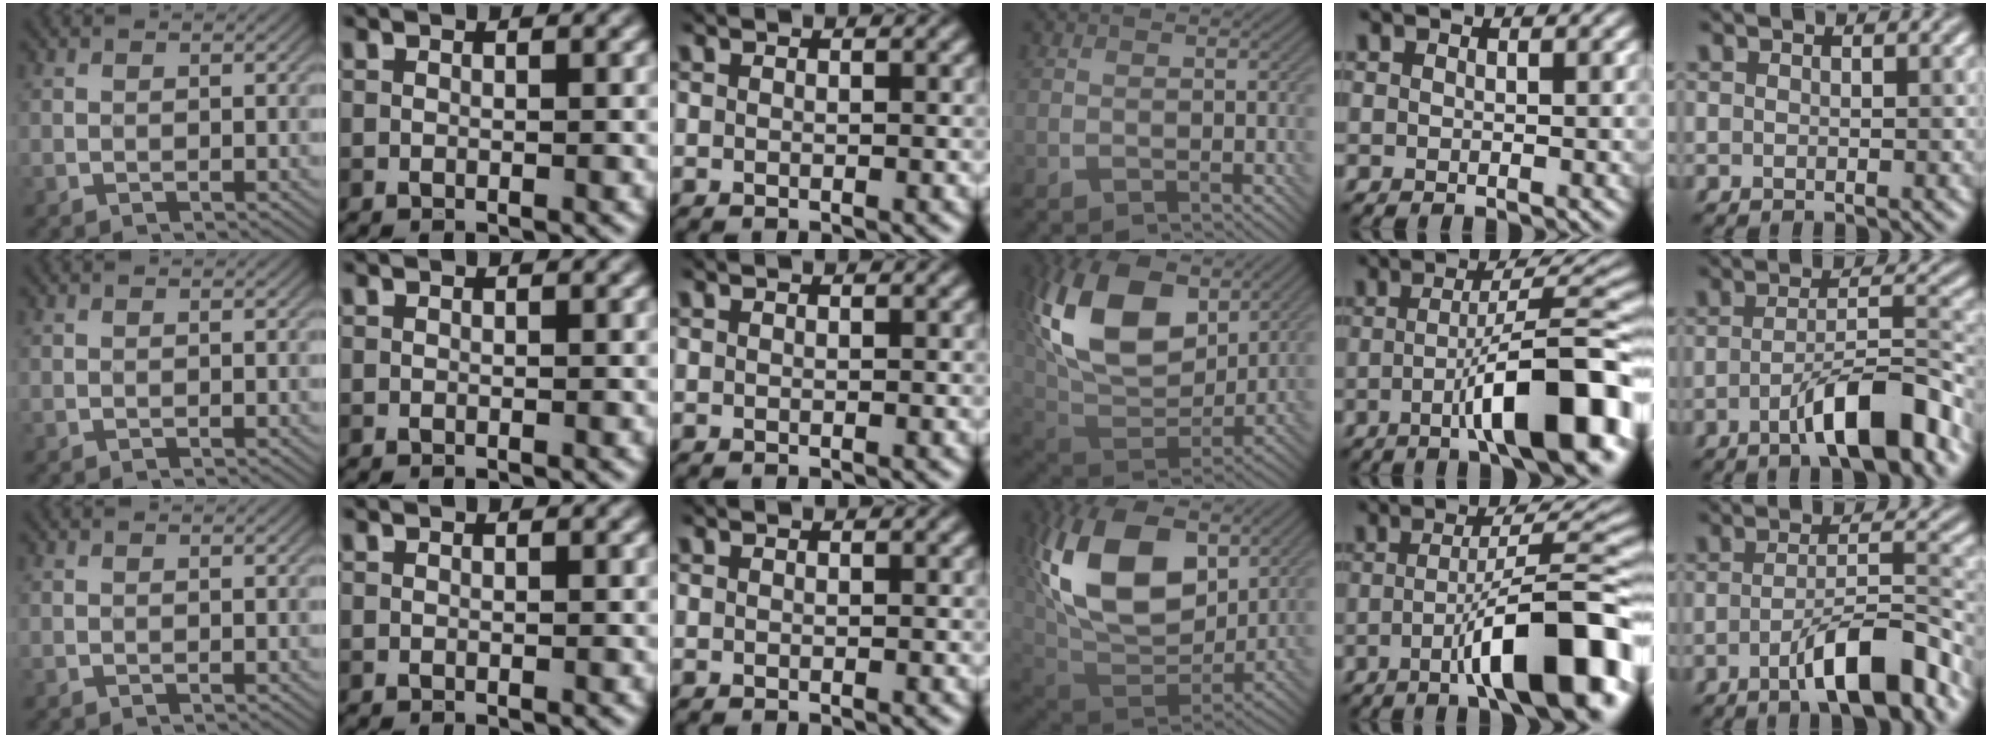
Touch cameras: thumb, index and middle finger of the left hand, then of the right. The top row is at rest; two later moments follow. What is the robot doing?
{"motion": "insert", "object": "bottle cap"}